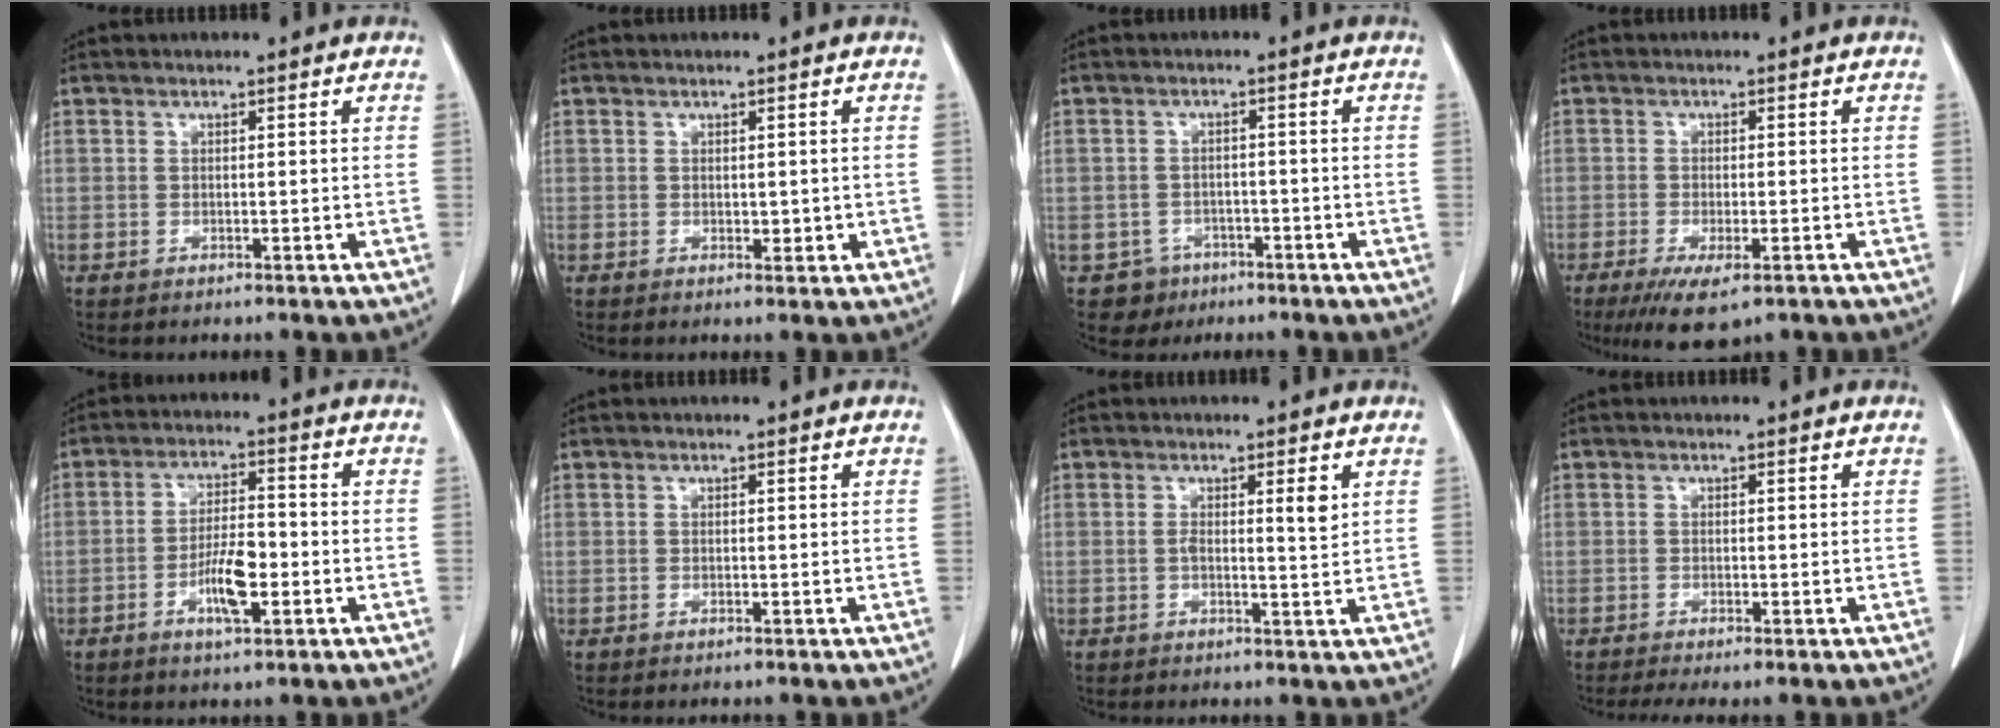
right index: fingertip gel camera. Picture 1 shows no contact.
{"total": 1.4, "force": [0.0, 0.9, 1.1], "torque": [-0.011, -0.002, 0.003]}
{"total": 4.1, "force": [-2.2, 3.4, -0.2], "torque": [0.006, 0.013, -0.030]}
{"total": 6.6, "force": [-4.0, 1.8, 4.9], "torque": [-0.079, -0.016, -0.061]}
{"total": 6.9, "force": [-2.4, 1.9, 6.2], "torque": [-0.118, 0.002, -0.041]}
{"total": 0.0}
{"total": 3.3, "force": [0.9, 0.3, 3.2], "torque": [-0.053, 0.001, 0.012]}
{"total": 3.4, "force": [-2.6, 0.4, 2.2], "torque": [-0.035, -0.009, -0.041]}